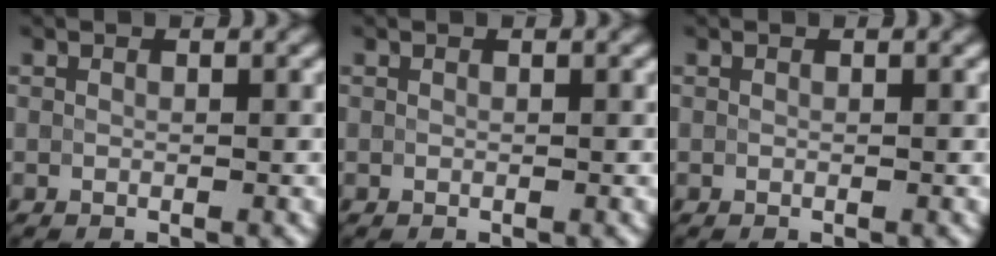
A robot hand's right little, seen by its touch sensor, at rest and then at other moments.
{"total": 0.0}
{"total": 0.0}